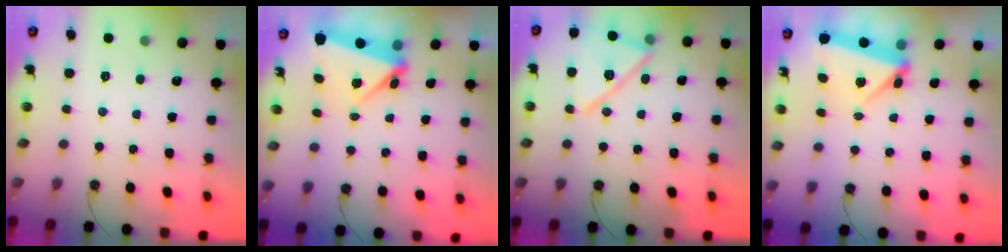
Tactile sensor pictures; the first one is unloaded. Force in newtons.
{"total": 5.9, "press": 5.0, "slide": 3.0}
{"total": 15.6, "press": 15.6, "slide": 0.5}
{"total": 5.5, "press": 5.4, "slide": 0.9}